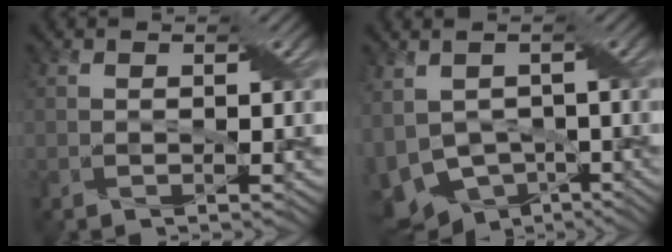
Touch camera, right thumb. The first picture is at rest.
{"total": 9.0, "force": [-2.3, 6.3, 5.9], "torque": [-0.139, -0.031, -0.037]}